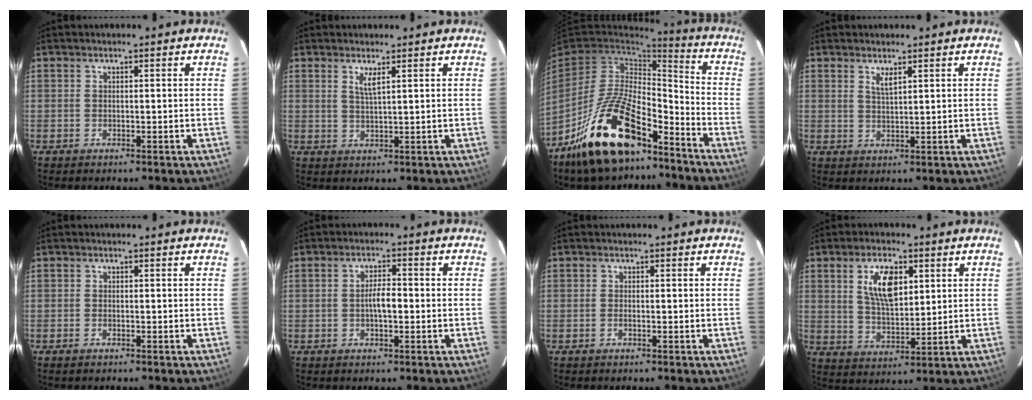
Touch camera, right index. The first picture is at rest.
{"total": 2.3, "force": [1.3, 0.0, 2.0], "torque": [-0.038, -0.003, 0.023]}
{"total": 20.8, "force": [-13.6, 8.5, 13.4], "torque": [-0.264, -0.004, -0.236]}
{"total": 2.1, "force": [1.3, 0.3, 1.6], "torque": [-0.029, -0.002, 0.023]}
{"total": 1.0, "force": [-0.8, 0.4, 0.4], "torque": [-0.012, -0.001, -0.019]}
{"total": 3.5, "force": [-0.7, 1.2, 3.2], "torque": [-0.058, 0.006, -0.011]}
{"total": 0.6, "force": [-0.5, 0.2, 0.3], "torque": [-0.007, 0.001, -0.010]}
{"total": 9.3, "force": [3.4, 4.4, 7.4], "torque": [-0.137, 0.007, 0.066]}